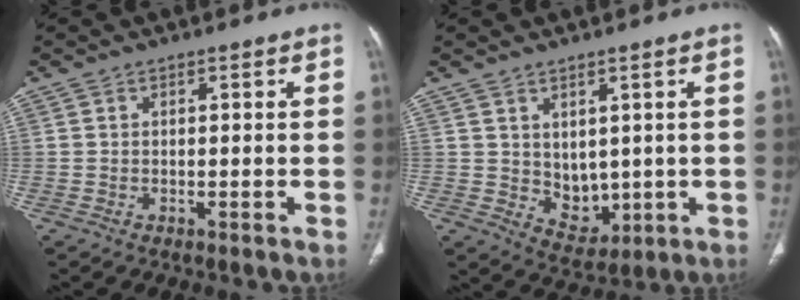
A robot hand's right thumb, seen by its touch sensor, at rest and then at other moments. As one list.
[{"total": 6.1, "force": [1.0, 4.6, 3.9], "torque": [-0.038, -0.021, 0.041]}]